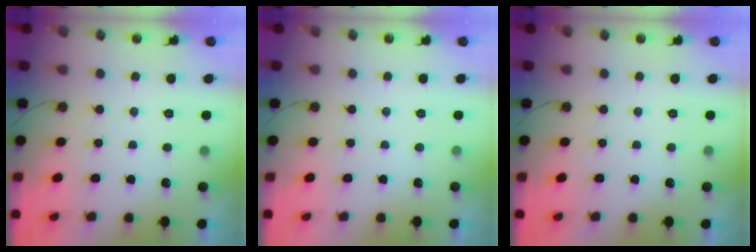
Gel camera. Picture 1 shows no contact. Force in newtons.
{"total": 0.0}
{"total": 0.0}